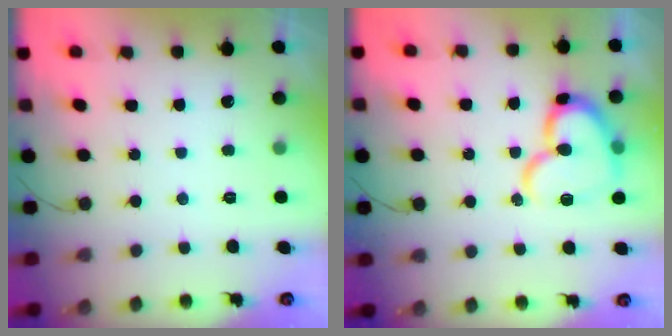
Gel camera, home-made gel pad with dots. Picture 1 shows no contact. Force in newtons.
{"total": 16.1, "press": 16.1, "slide": 1.5}